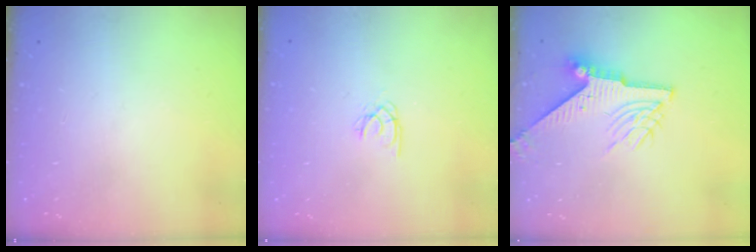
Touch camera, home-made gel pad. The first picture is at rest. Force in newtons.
{"total": 1.7, "press": 1.7, "slide": 0.1}
{"total": 9.0, "press": 9.0, "slide": 0.8}